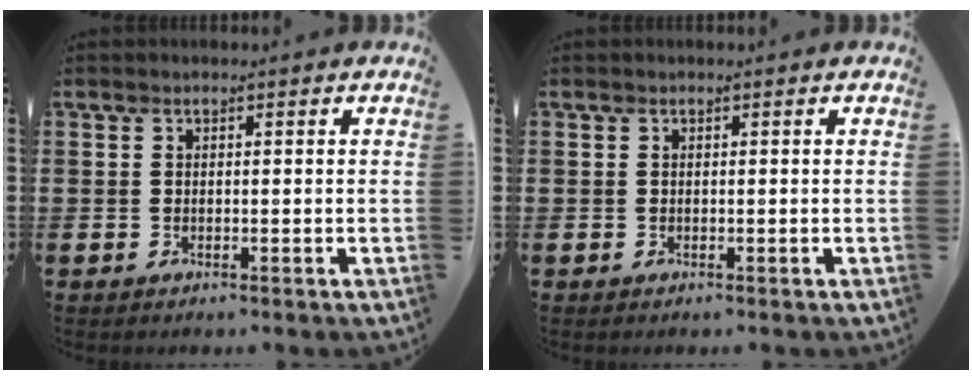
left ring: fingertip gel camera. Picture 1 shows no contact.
{"total": 0.0}